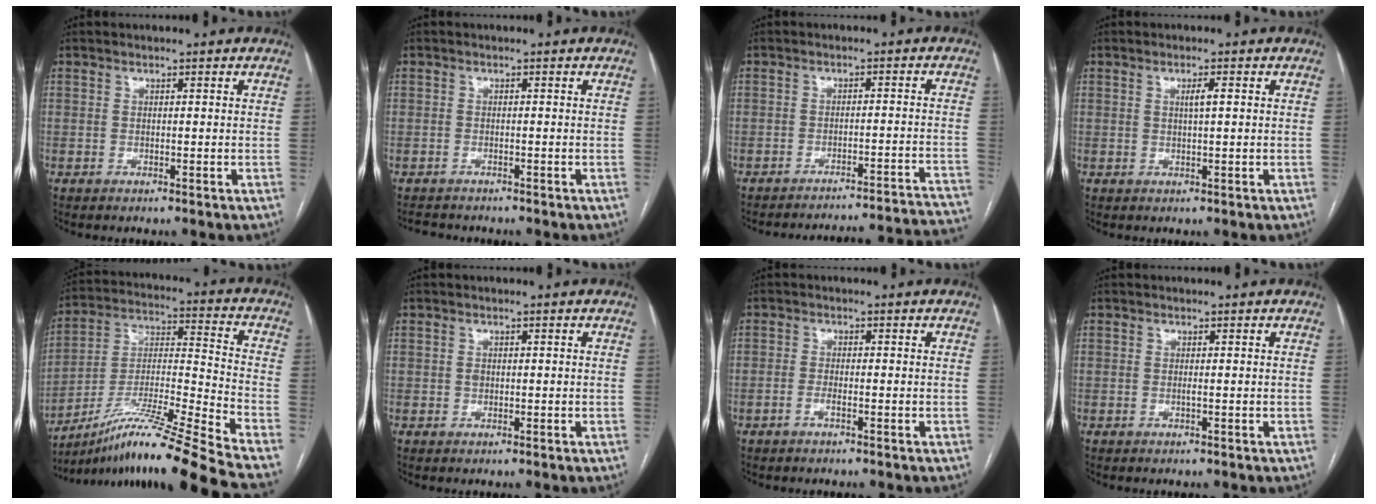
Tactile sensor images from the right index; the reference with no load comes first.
{"total": 3.1, "force": [-2.7, 1.4, 0.1], "torque": [-0.005, -0.002, -0.042]}
{"total": 23.5, "force": [-22.9, -0.5, 5.0], "torque": [-0.035, -0.005, -0.268]}
{"total": 1.7, "force": [0.4, 0.1, 1.6], "torque": [-0.029, 0.002, 0.006]}
{"total": 23.1, "force": [-18.6, -2.4, 13.4], "torque": [-0.212, -0.012, -0.328]}
{"total": 0.8, "force": [-0.1, 0.7, 0.4], "torque": [-0.008, 0.002, -0.002]}
{"total": 1.4, "force": [-0.9, 0.2, 1.0], "torque": [-0.019, 0.003, -0.018]}
{"total": 0.0}